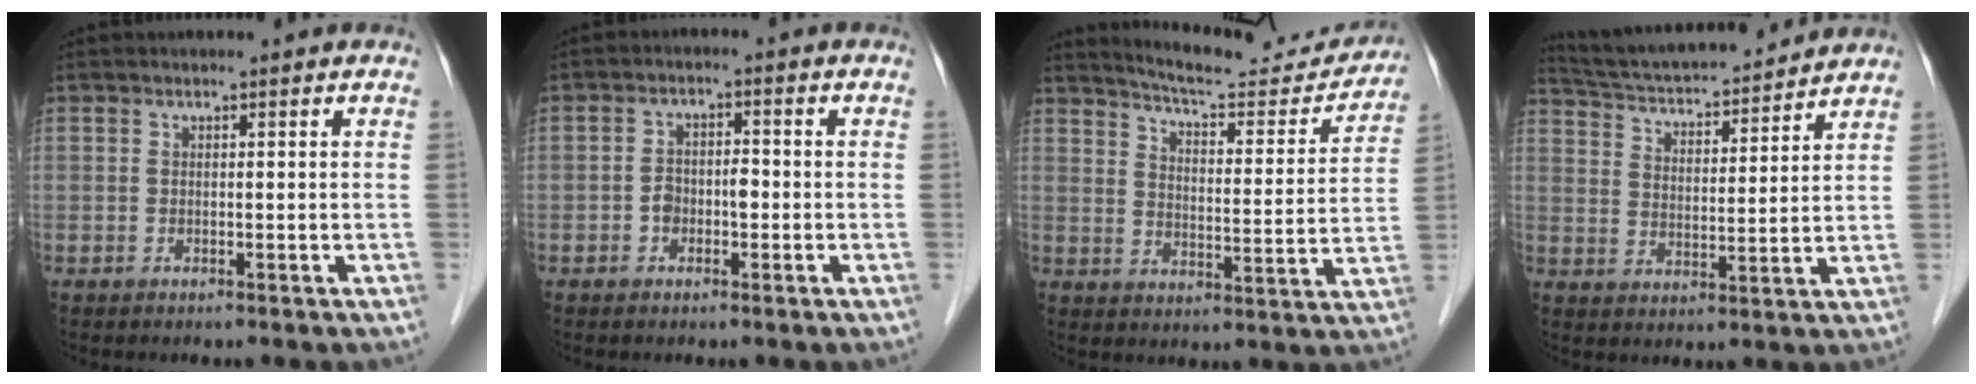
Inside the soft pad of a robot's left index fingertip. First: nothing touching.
{"total": 3.1, "force": [-1.3, 2.0, 2.1], "torque": [-0.039, 0.012, -0.024]}
{"total": 15.3, "force": [14.8, 1.7, 3.4], "torque": [-0.047, -0.035, 0.193]}
{"total": 15.8, "force": [14.7, 1.9, 5.4], "torque": [-0.096, 0.018, 0.230]}